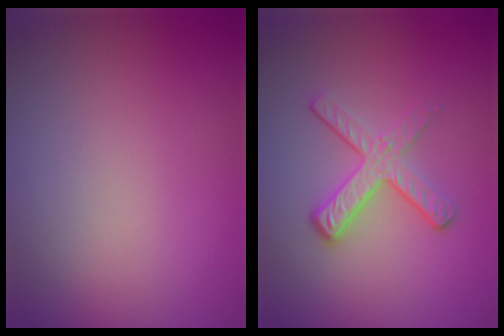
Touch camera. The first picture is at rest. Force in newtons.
{"total": 3.5, "press": 2.4, "slide": 2.5}